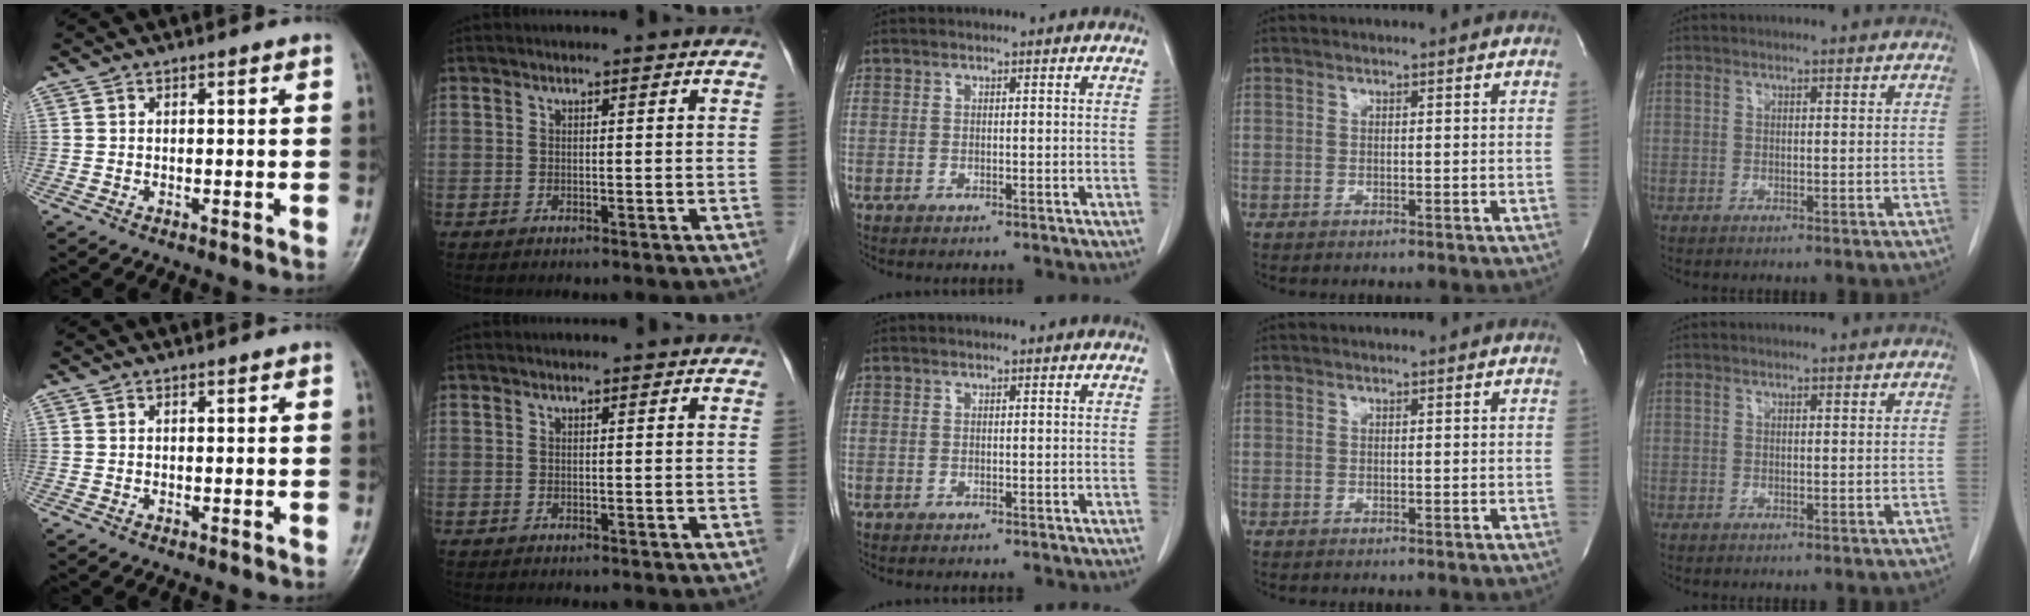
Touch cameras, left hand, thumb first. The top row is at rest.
{}